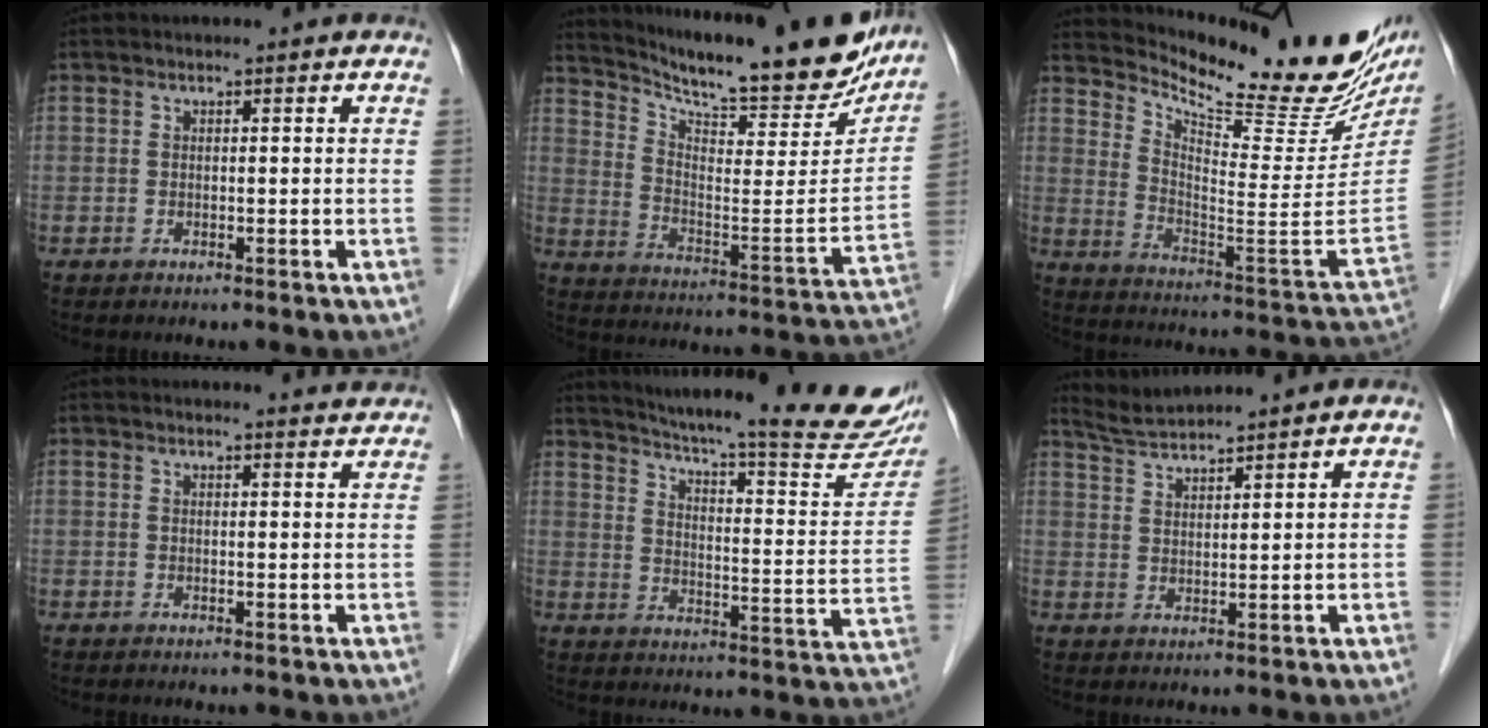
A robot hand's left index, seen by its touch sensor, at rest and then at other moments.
{"total": 25.6, "force": [22.4, 4.5, 11.5], "torque": [-0.186, -0.051, 0.305]}
{"total": 25.3, "force": [22.1, 5.0, 11.4], "torque": [-0.181, -0.073, 0.301]}
{"total": 3.1, "force": [3.1, 0.1, 0.2], "torque": [-0.008, -0.004, 0.025]}
{"total": 27.9, "force": [24.6, 1.7, 13.1], "torque": [-0.198, -0.077, 0.311]}
{"total": 5.5, "force": [5.3, -0.7, 1.1], "torque": [-0.029, 0.020, 0.103]}